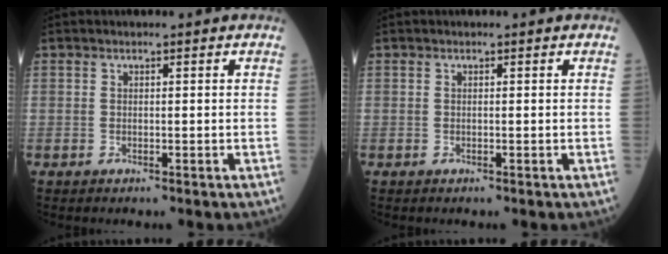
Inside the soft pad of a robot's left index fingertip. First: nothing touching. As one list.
[{"total": 0.0}]